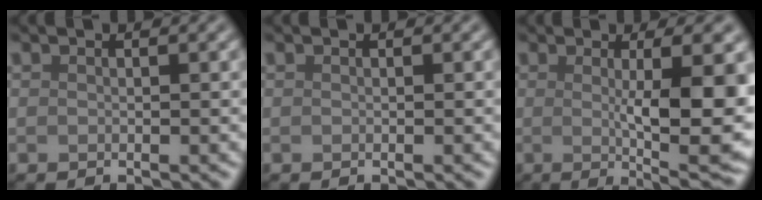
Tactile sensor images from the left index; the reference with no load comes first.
{"total": 0.0}
{"total": 9.3, "force": [0.0, 1.9, 9.1], "torque": [-0.114, -0.008, 0.003]}